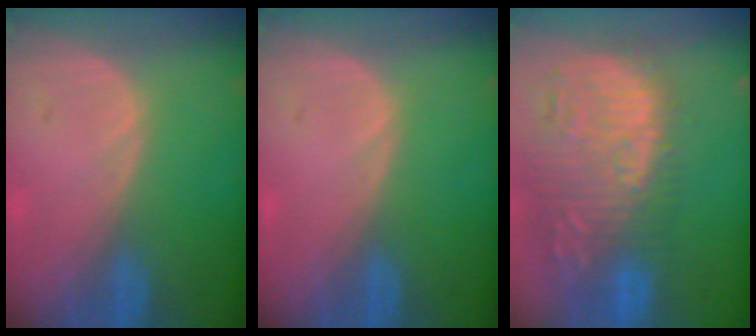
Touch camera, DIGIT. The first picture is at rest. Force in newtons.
{"total": 0.0}
{"total": 14.6, "press": 12.6, "slide": 7.4}